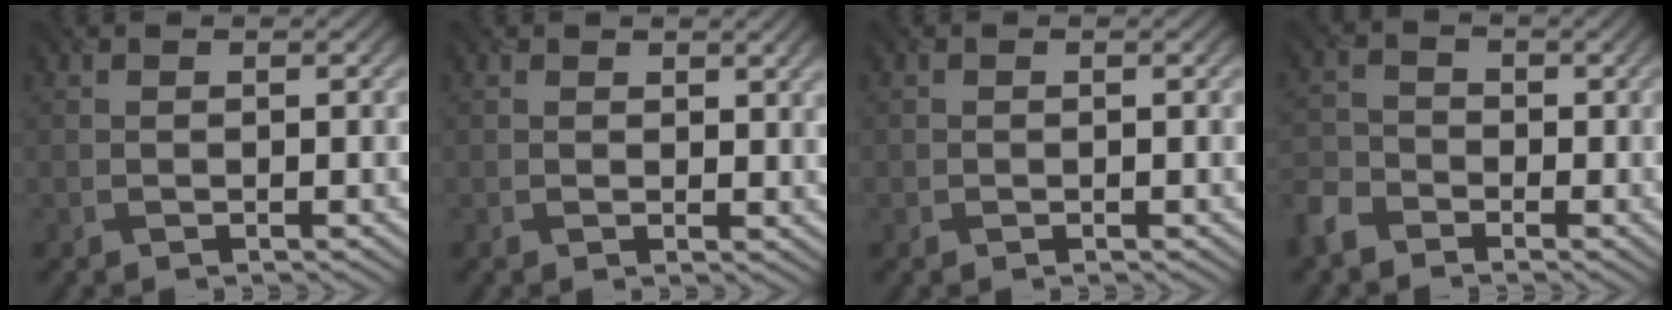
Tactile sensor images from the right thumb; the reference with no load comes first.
{"total": 1.6, "force": [1.1, 0.8, 0.9], "torque": [-0.016, -0.005, 0.021]}
{"total": 0.6, "force": [-0.3, 0.2, -0.6], "torque": [0.005, -0.006, 0.001]}
{"total": 4.5, "force": [-3.5, 2.7, 0.6], "torque": [-0.032, -0.006, -0.083]}